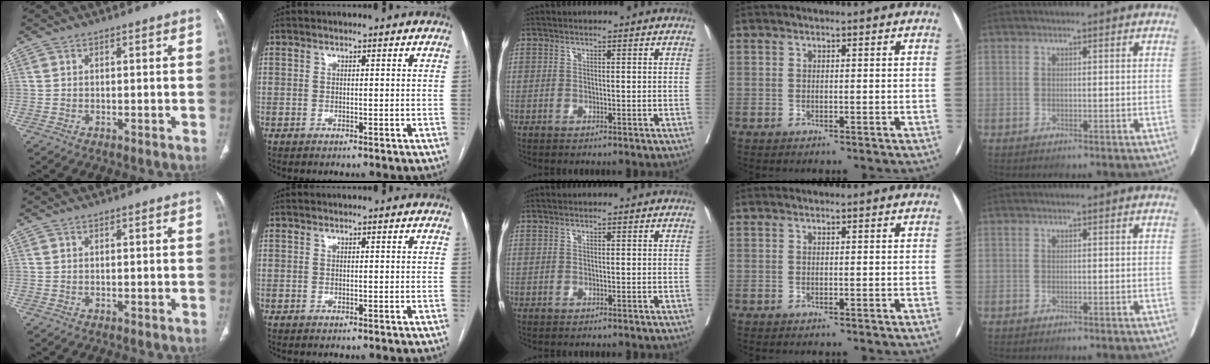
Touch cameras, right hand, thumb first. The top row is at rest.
{}